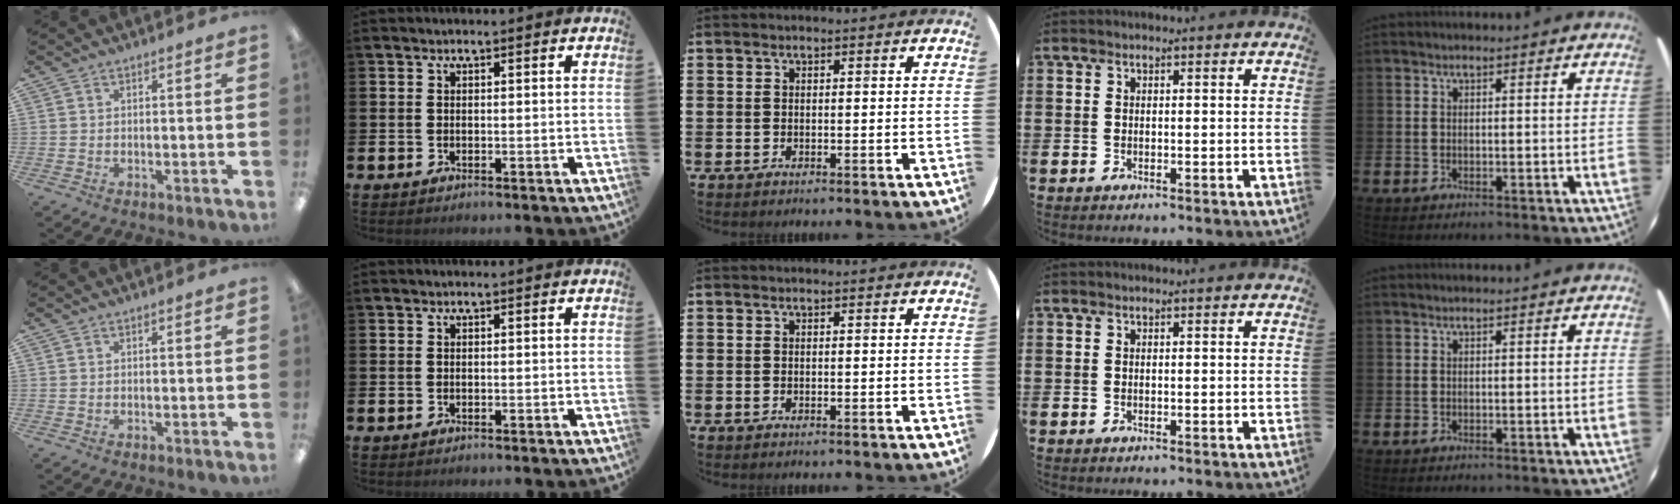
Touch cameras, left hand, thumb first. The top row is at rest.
{}